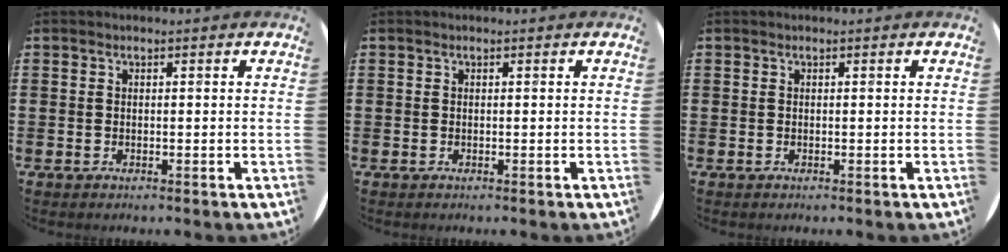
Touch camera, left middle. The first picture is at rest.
{"total": 0.0}
{"total": 0.0}